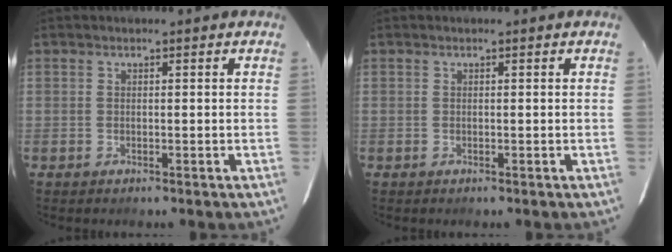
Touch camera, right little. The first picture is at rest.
{"total": 0.0}